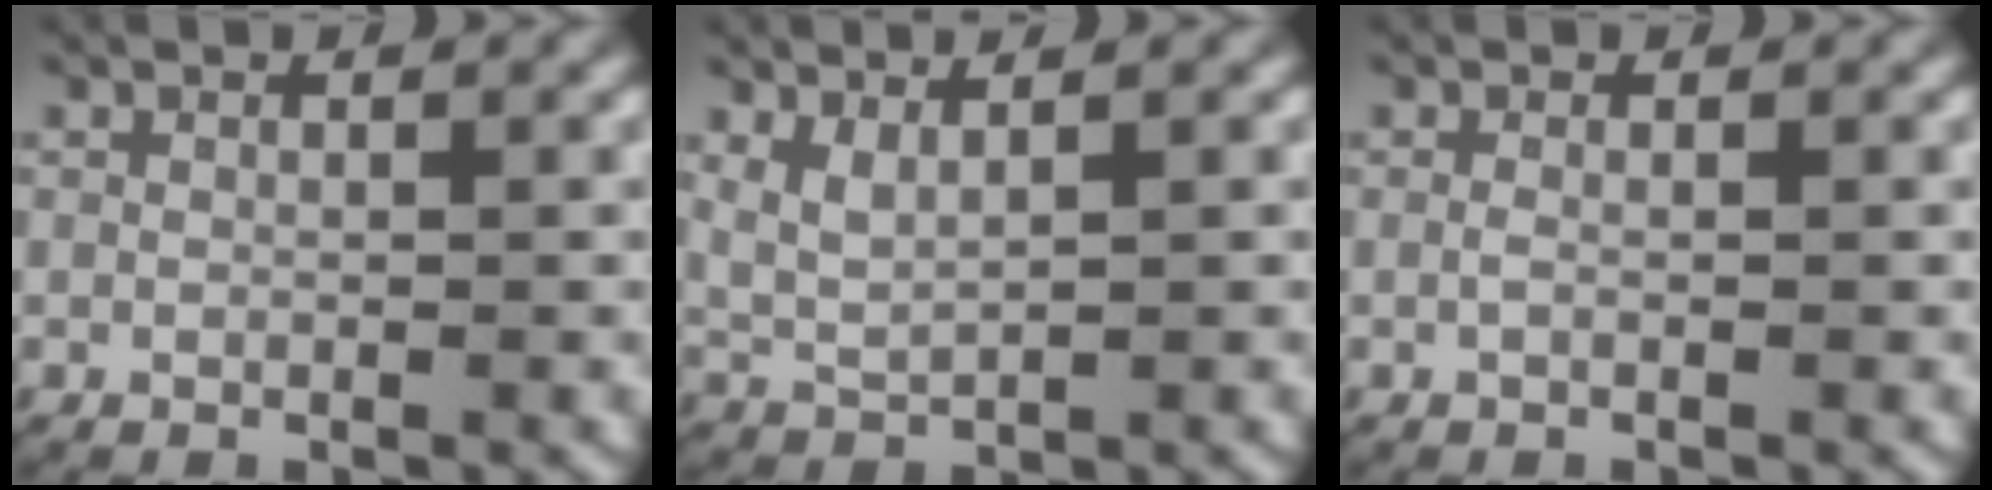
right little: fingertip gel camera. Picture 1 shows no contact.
{"total": 3.1, "force": [1.1, 2.2, 1.8], "torque": [-0.051, -0.004, 0.025]}
{"total": 0.5, "force": [-0.2, 0.0, 0.5], "torque": [-0.015, -0.004, -0.003]}